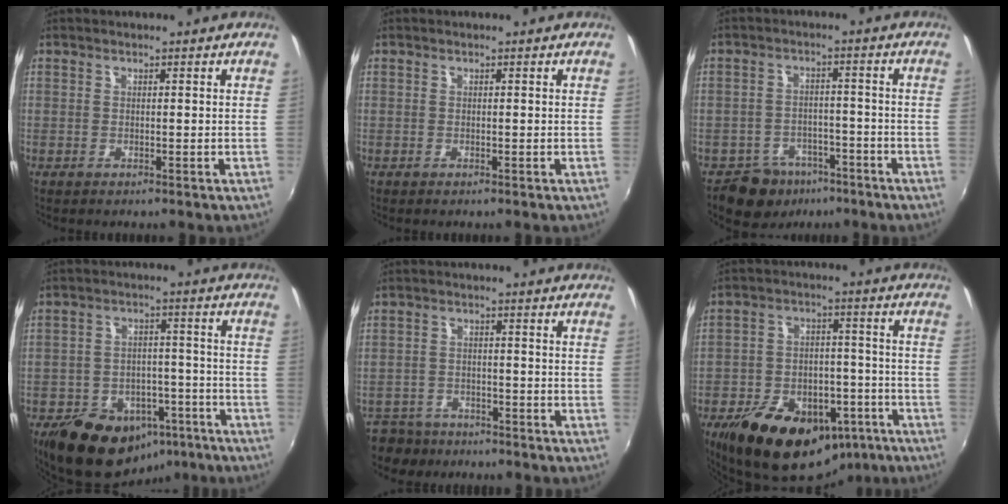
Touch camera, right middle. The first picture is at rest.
{"total": 0.0}
{"total": 8.0, "force": [-5.7, 5.4, 1.7], "torque": [-0.049, 0.017, -0.078]}
{"total": 17.7, "force": [-11.3, 11.0, 8.0], "torque": [-0.175, 0.016, -0.147]}
{"total": 8.2, "force": [-6.6, 4.4, 1.8], "torque": [-0.063, -0.004, -0.111]}
{"total": 23.2, "force": [-14.4, 13.2, 12.4], "torque": [-0.249, 0.002, -0.197]}